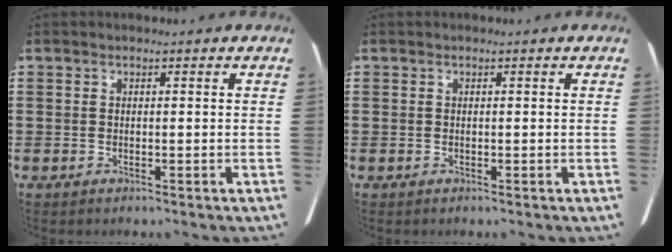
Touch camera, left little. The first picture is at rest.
{"total": 0.0}